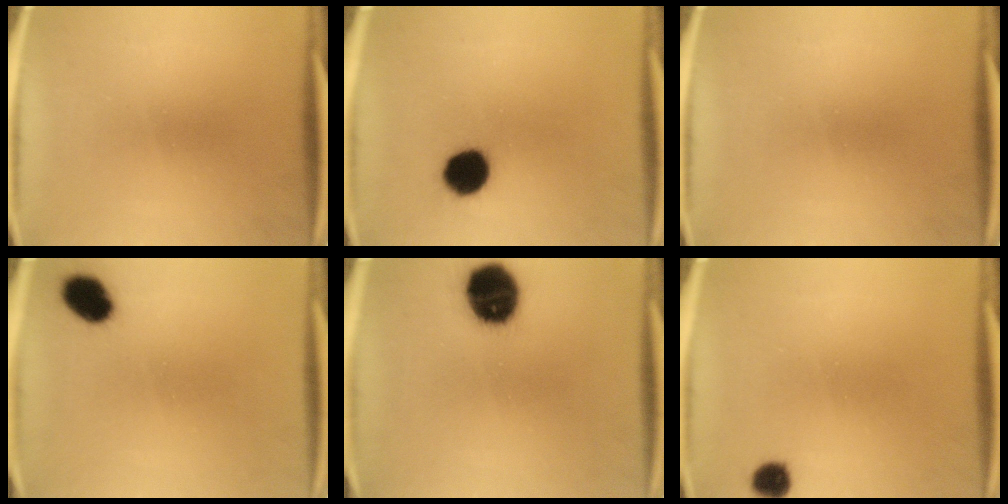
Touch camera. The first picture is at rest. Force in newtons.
{"total": 9.1}
{"total": 0.0}
{"total": 7.0}
{"total": 14.8}
{"total": 3.2}